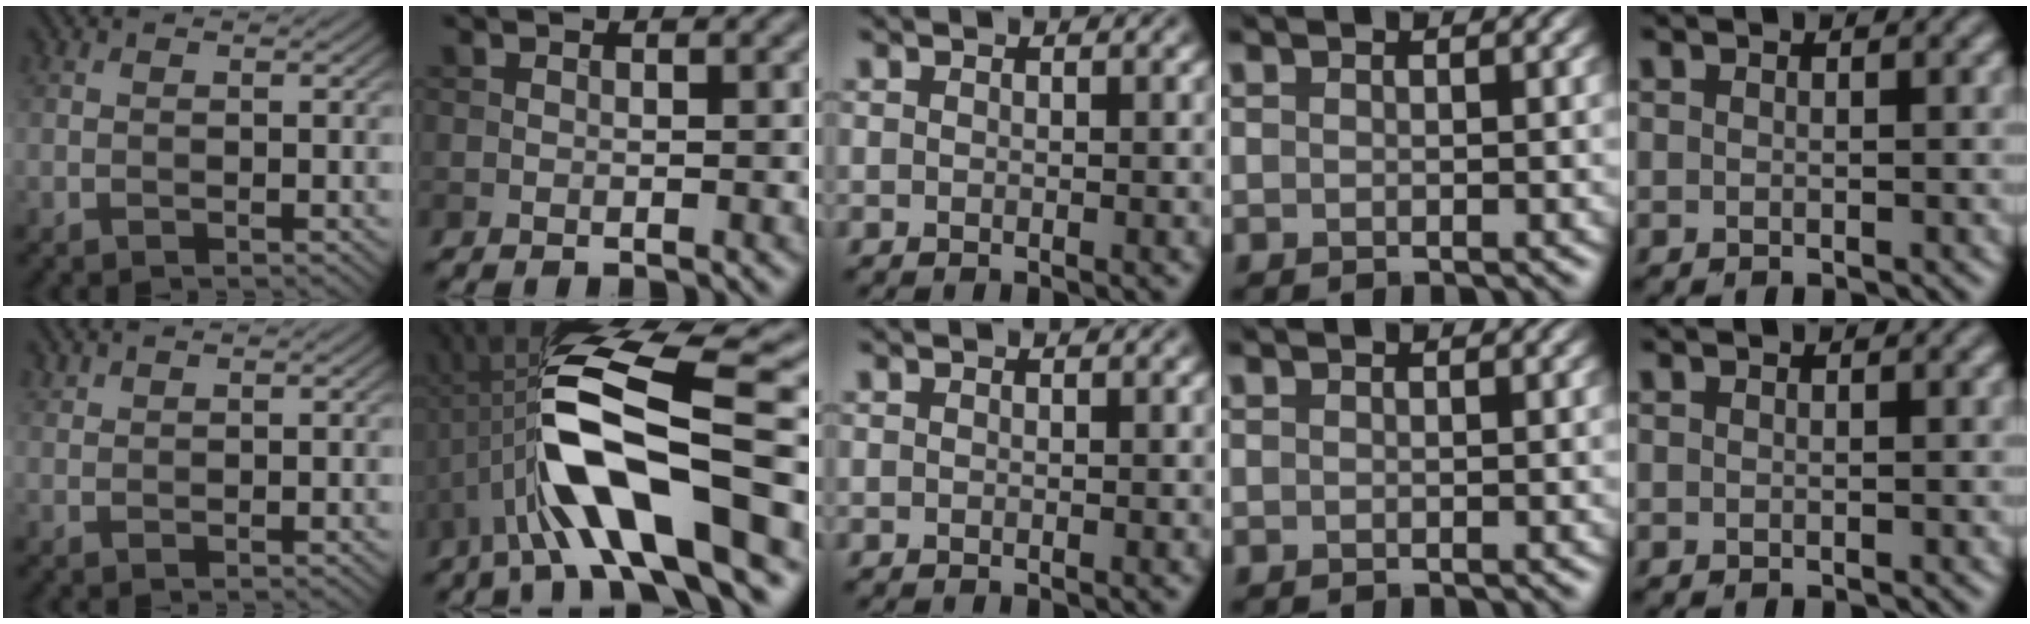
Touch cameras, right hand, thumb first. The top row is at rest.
{"thumb": {"total": 1.1, "force": [1.1, 0.2, 0.2], "torque": [-0.010, 0.003, 0.028]}, "index": {"total": 11.8, "force": [-2.5, 3.4, 11.1], "torque": [-0.210, 0.013, -0.055]}}